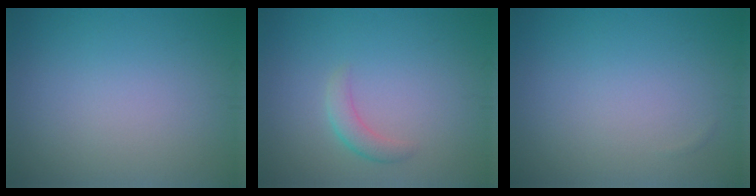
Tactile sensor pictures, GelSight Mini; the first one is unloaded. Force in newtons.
{"total": 1.7, "press": 1.7, "slide": 0.1}
{"total": 0.0}